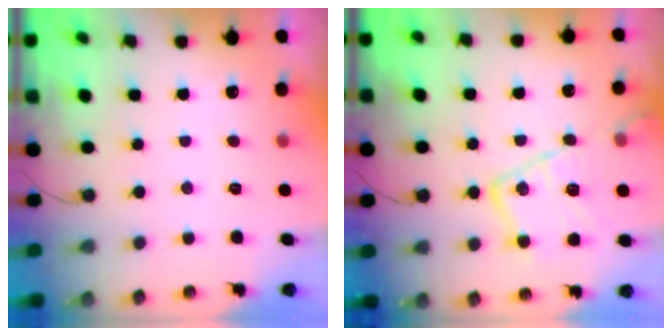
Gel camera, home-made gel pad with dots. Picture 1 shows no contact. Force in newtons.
{"total": 22.4, "press": 22.3, "slide": 2.3}